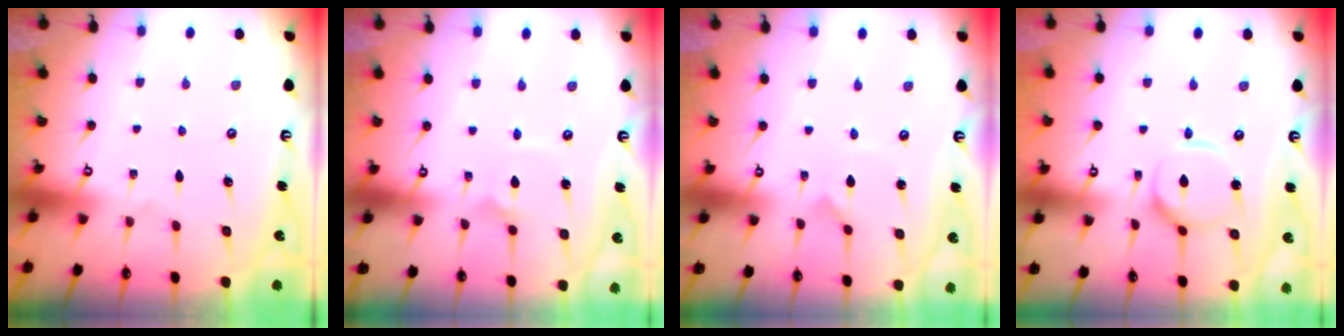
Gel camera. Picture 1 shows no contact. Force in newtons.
{"total": 2.5, "press": 2.5, "slide": 0.2}
{"total": 0.0}
{"total": 8.9, "press": 8.9, "slide": 0.8}